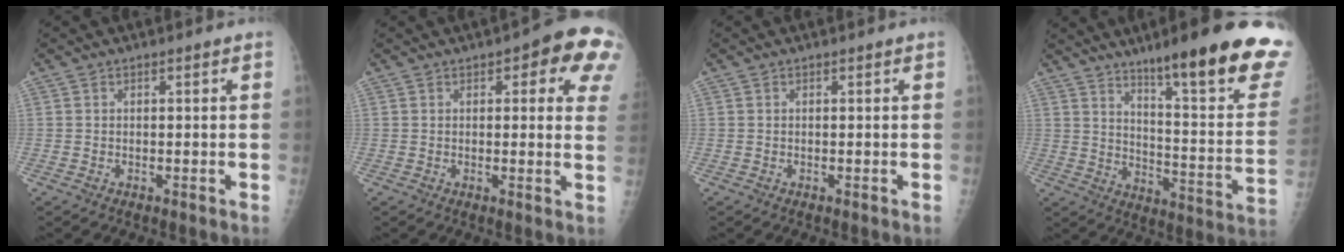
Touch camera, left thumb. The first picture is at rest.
{"total": 11.1, "force": [4.9, 4.2, 9.0], "torque": [-0.058, -0.008, 0.045]}
{"total": 0.0}
{"total": 24.6, "force": [16.1, 3.2, 18.3], "torque": [-0.228, -0.076, 0.234]}